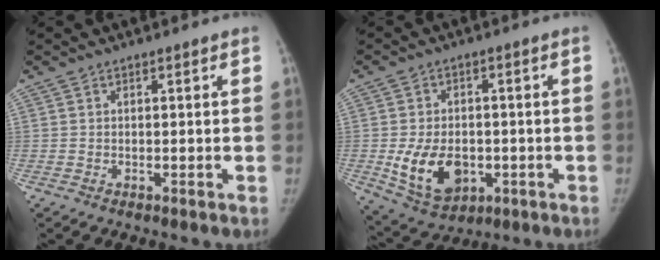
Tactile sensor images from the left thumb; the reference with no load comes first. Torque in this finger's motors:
{"motor_torque": [-0.49, 0.92, 0.51, -0.45, 0.20]}